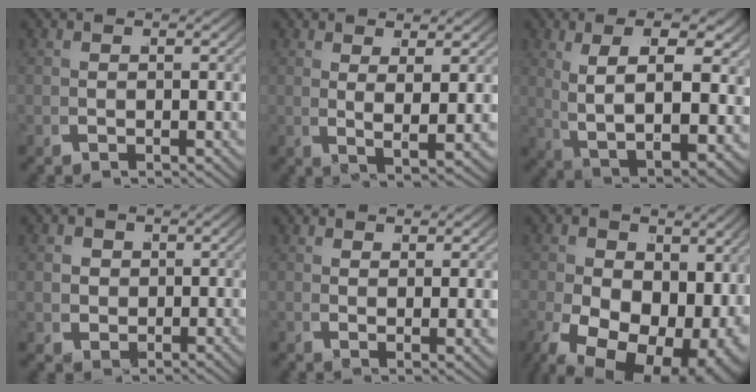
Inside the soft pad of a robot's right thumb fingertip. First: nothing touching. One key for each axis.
{"total": 3.6, "fx": 2.0, "fy": 0.6, "fz": 2.9, "tx": -0.052, "ty": -0.002, "tz": 0.037}
{"total": 9.9, "fx": 1.4, "fy": 4.8, "fz": 8.6, "tx": -0.162, "ty": -0.022, "tz": 0.047}
{"total": 3.8, "fx": 1.0, "fy": 3.3, "fz": 1.6, "tx": -0.042, "ty": -0.011, "tz": 0.025}
{"total": 2.0, "fx": 1.6, "fy": 0.1, "fz": 1.3, "tx": -0.016, "ty": 0.003, "tz": 0.028}
{"total": 15.7, "fx": -3.8, "fy": 10.7, "fz": 10.9, "tx": -0.211, "ty": -0.085, "tz": -0.018}